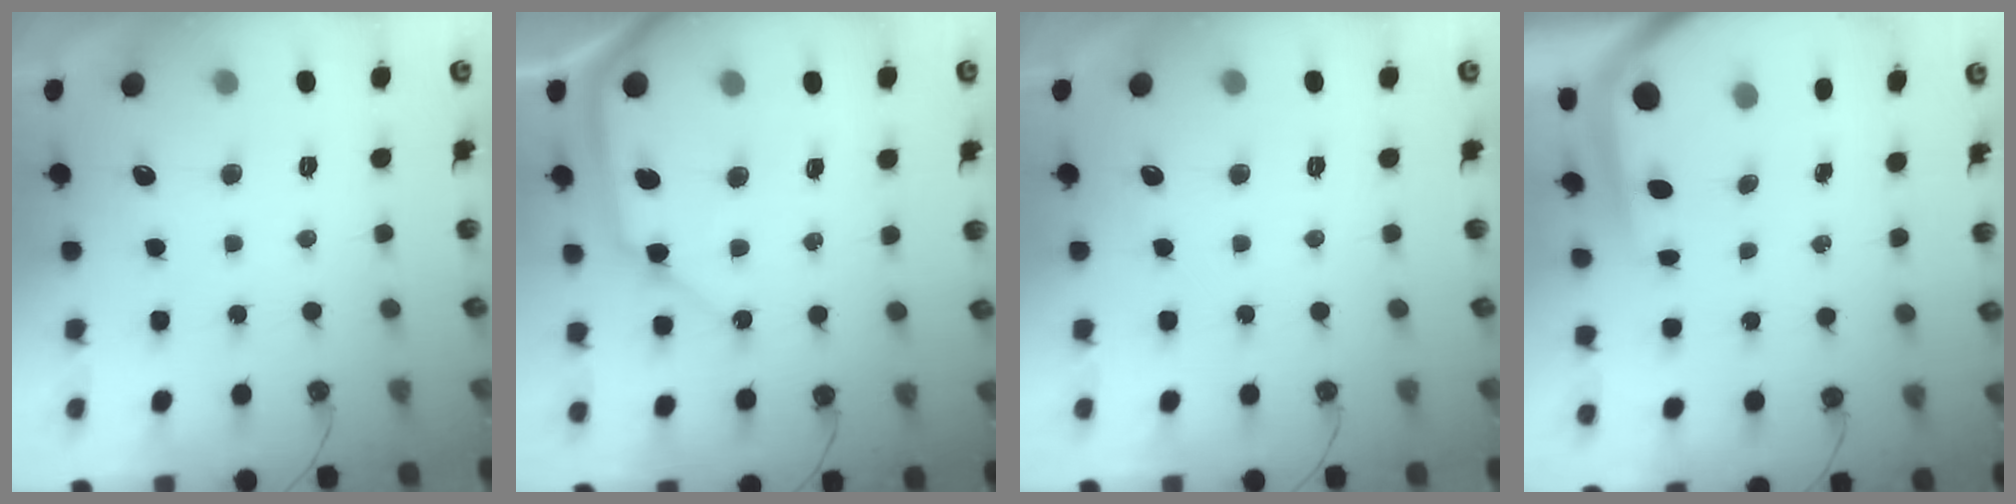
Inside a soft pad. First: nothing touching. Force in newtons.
{"total": 13.2, "press": 13.1, "slide": 1.6}
{"total": 0.0}
{"total": 4.3, "press": 4.3, "slide": 0.4}